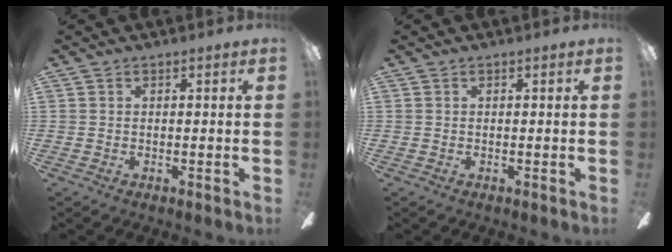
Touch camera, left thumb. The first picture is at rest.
{"total": 0.0}